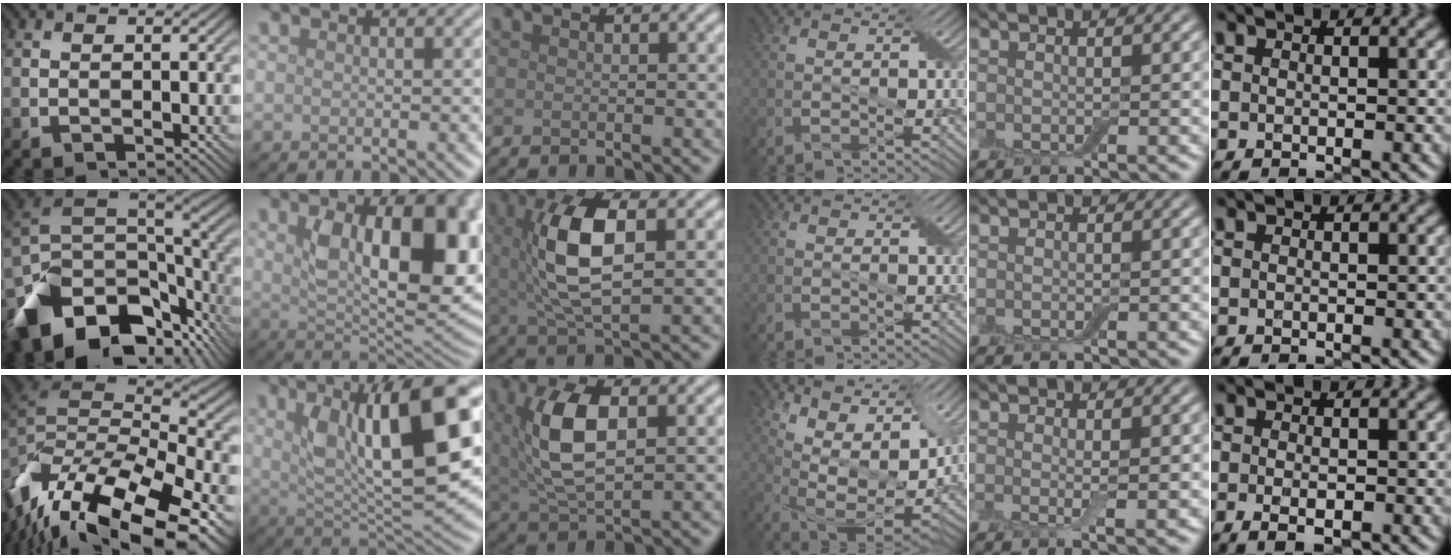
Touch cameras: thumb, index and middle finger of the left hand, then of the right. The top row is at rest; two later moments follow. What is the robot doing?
{"motion": "wrap", "object": "bandage"}